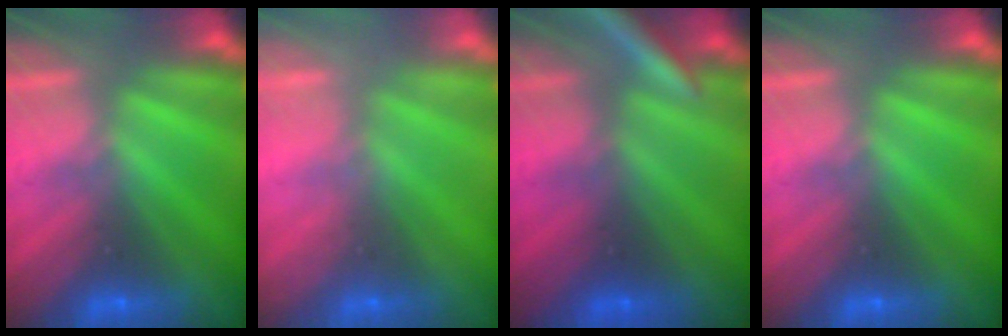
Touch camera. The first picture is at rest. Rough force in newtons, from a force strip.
{"total": 2.3}
{"total": 2.7}
{"total": 0.0}